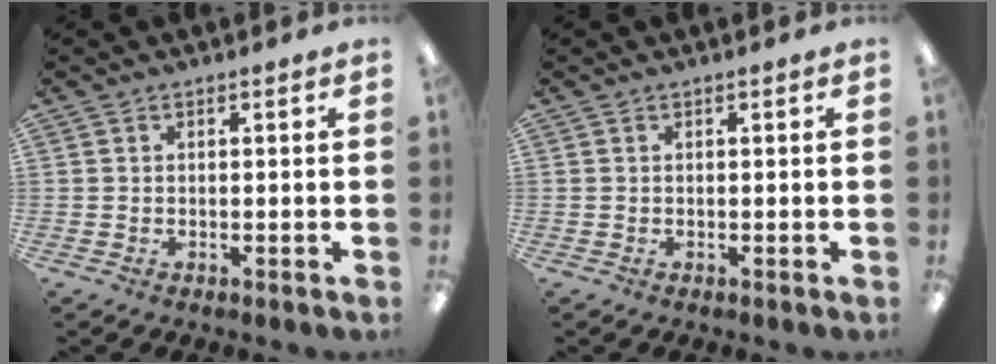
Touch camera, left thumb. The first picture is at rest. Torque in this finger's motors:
{"motor_torque": [-0.01, -0.01, 0.00, 0.00, 0.00]}